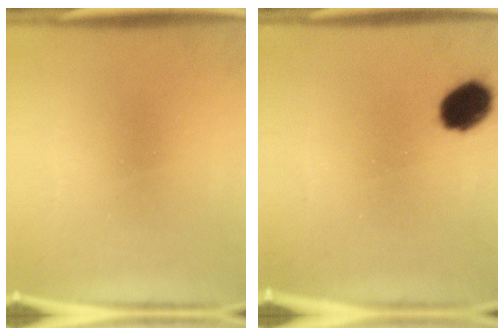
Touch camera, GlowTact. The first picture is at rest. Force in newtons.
{"total": 9.1}